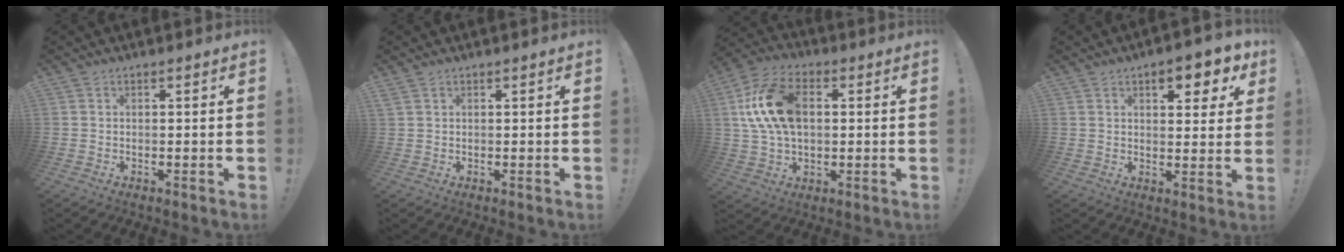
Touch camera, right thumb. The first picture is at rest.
{"total": 0.9, "force": [0.5, 0.3, 0.7], "torque": [-0.015, 0.001, 0.011]}
{"total": 17.2, "force": [2.7, 11.1, 12.9], "torque": [-0.238, 0.010, 0.050]}
{"total": 8.5, "force": [4.4, 3.5, 6.4], "torque": [-0.071, -0.018, 0.071]}